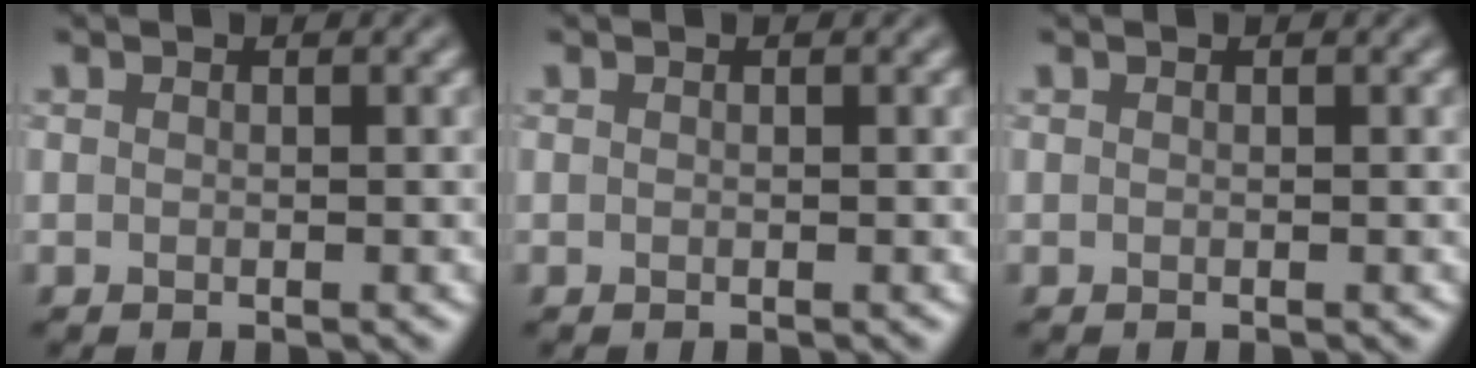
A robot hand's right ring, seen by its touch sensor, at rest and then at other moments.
{"total": 0.0}
{"total": 0.0}